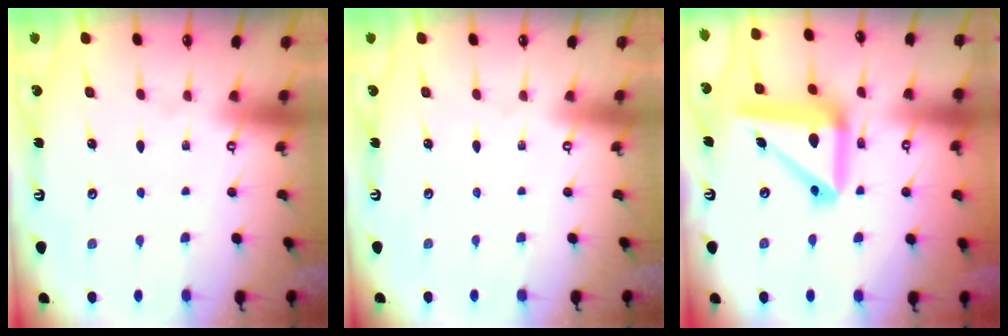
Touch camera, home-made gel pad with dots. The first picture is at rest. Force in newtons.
{"total": 0.0}
{"total": 17.7, "press": 17.6, "slide": 2.4}